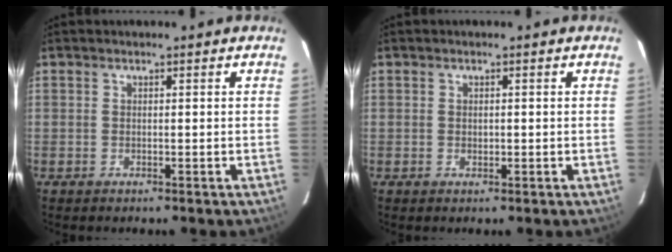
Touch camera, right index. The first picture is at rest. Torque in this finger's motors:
{"motor_torque": [-0.24, 0.03, -0.02, -0.01]}